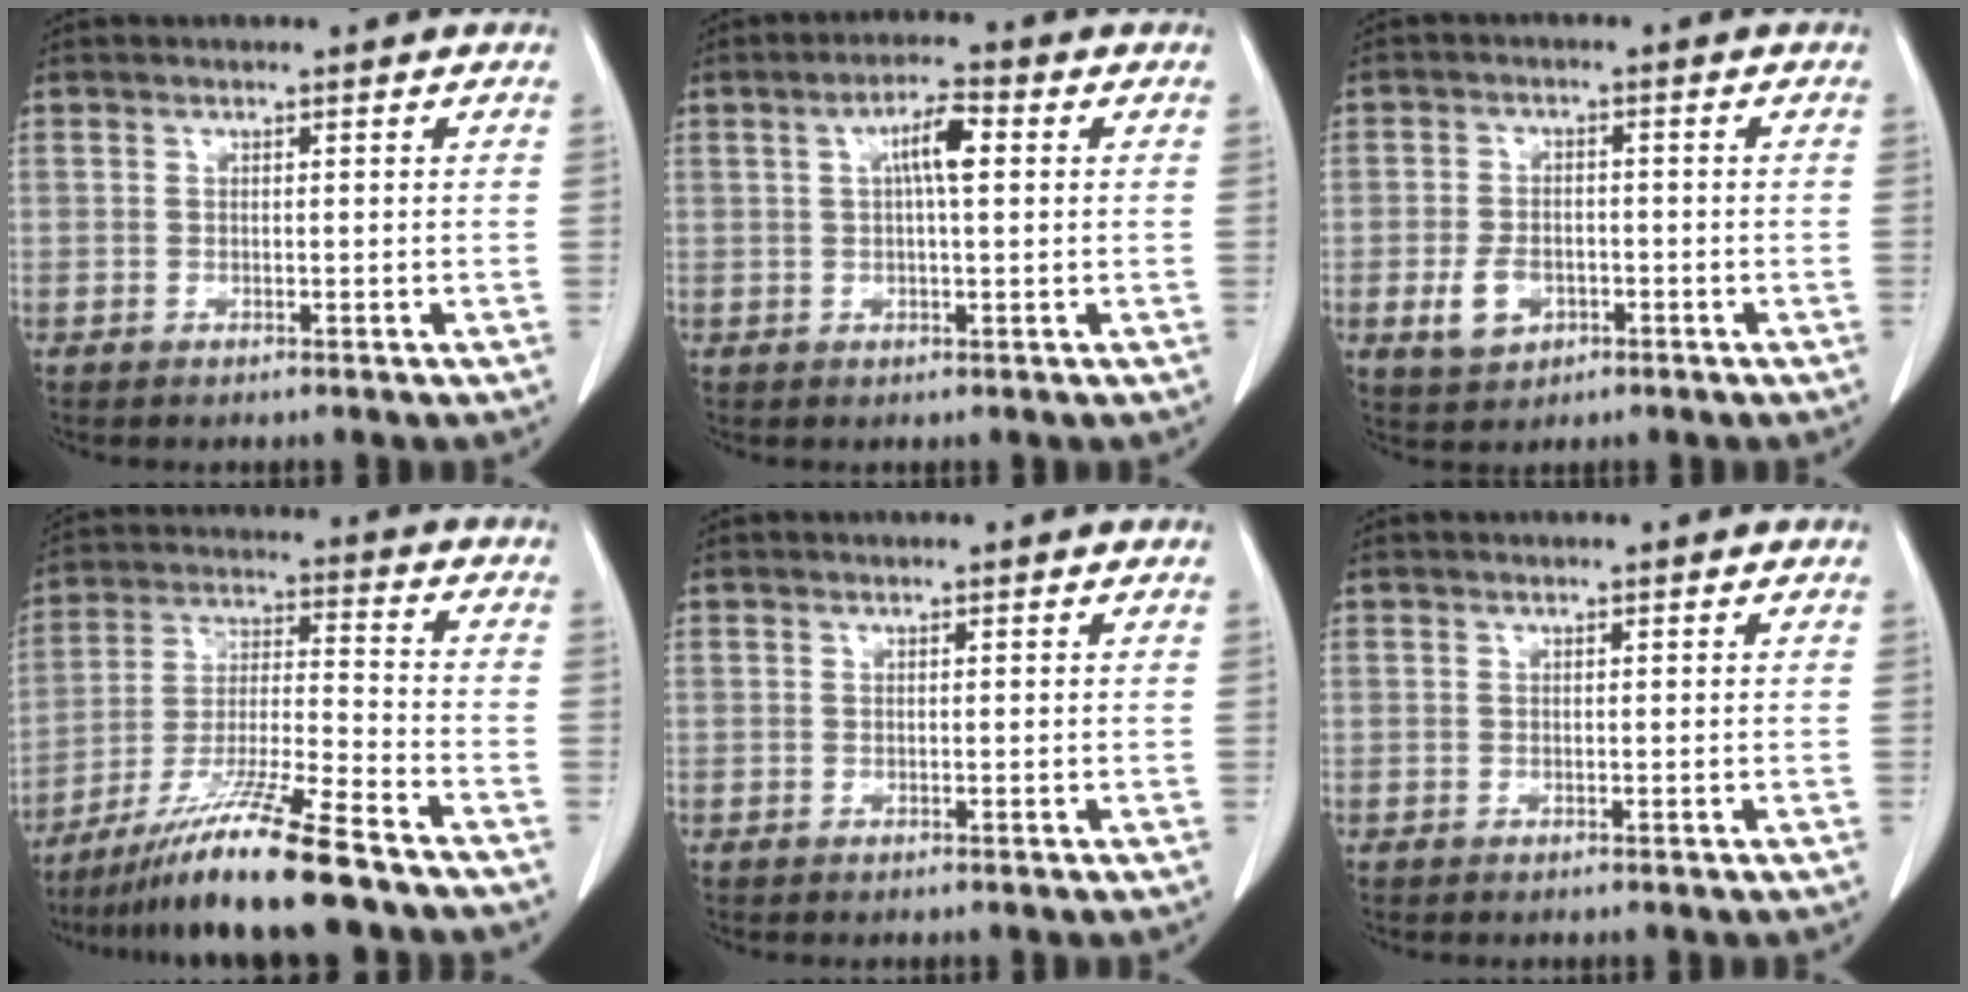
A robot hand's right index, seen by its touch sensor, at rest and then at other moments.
{"total": 5.0, "force": [1.1, 0.8, 4.8], "torque": [-0.088, 0.012, 0.018]}
{"total": 5.1, "force": [-1.9, 3.5, 3.2], "torque": [-0.064, 0.001, -0.026]}
{"total": 15.1, "force": [-11.5, -0.6, 9.8], "torque": [-0.187, -0.026, -0.206]}
{"total": 0.0}
{"total": 0.0}